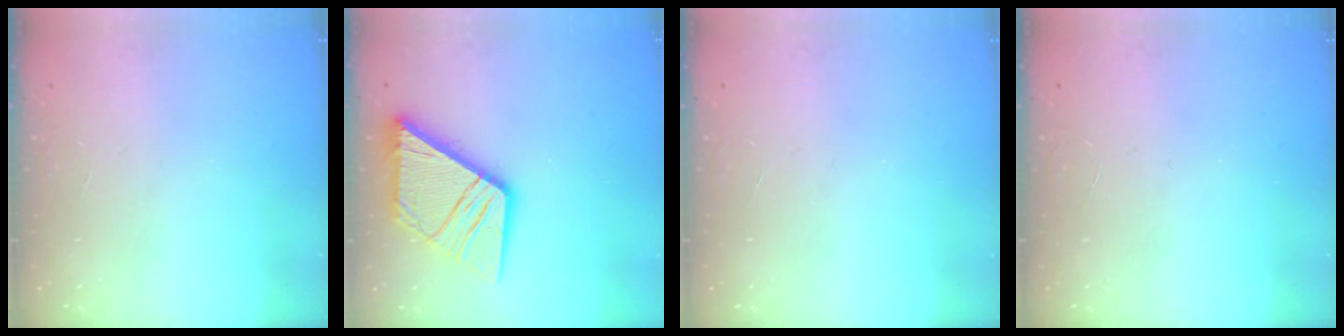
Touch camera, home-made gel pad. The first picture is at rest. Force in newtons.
{"total": 18.2, "press": 18.1, "slide": 2.1}
{"total": 0.0}
{"total": 0.0}